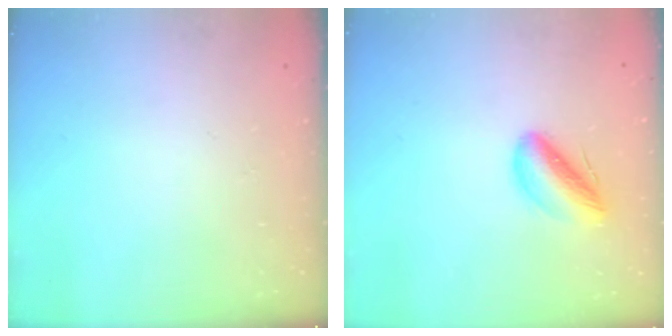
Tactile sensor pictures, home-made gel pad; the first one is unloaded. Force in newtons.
{"total": 8.8, "press": 8.6, "slide": 1.5}